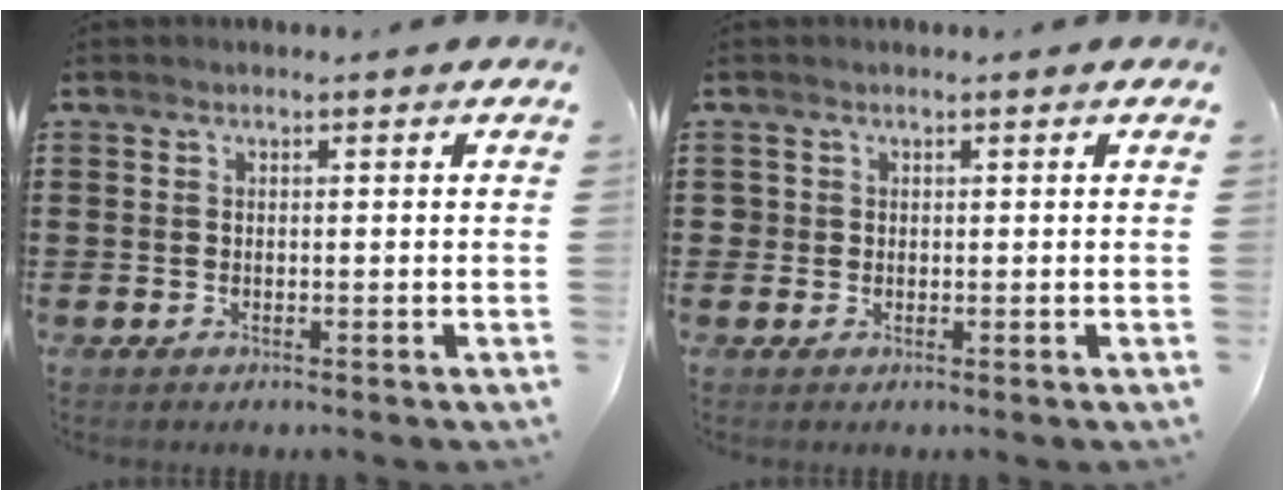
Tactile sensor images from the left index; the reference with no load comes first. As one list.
[{"total": 0.9, "force": [0.2, 0.8, 0.1], "torque": [-0.004, 0.006, 0.004]}]